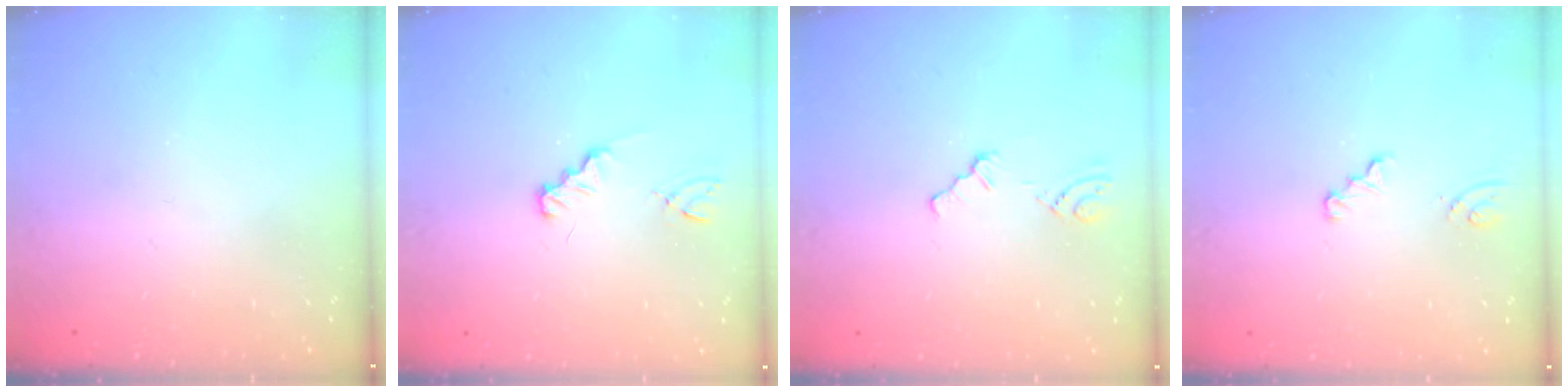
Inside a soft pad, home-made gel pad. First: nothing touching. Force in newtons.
{"total": 1.2, "press": 1.2, "slide": 0.1}
{"total": 1.8, "press": 1.8, "slide": 0.3}
{"total": 2.3, "press": 2.3, "slide": 0.2}